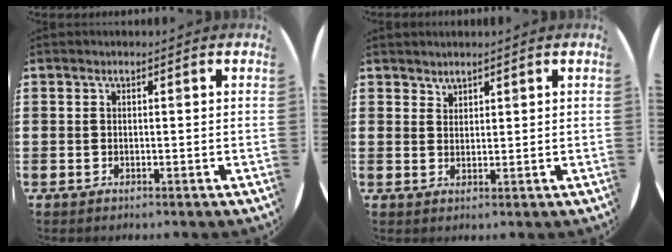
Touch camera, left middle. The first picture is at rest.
{"total": 1.7, "force": [1.6, 0.4, -0.3], "torque": [0.005, 0.000, 0.032]}